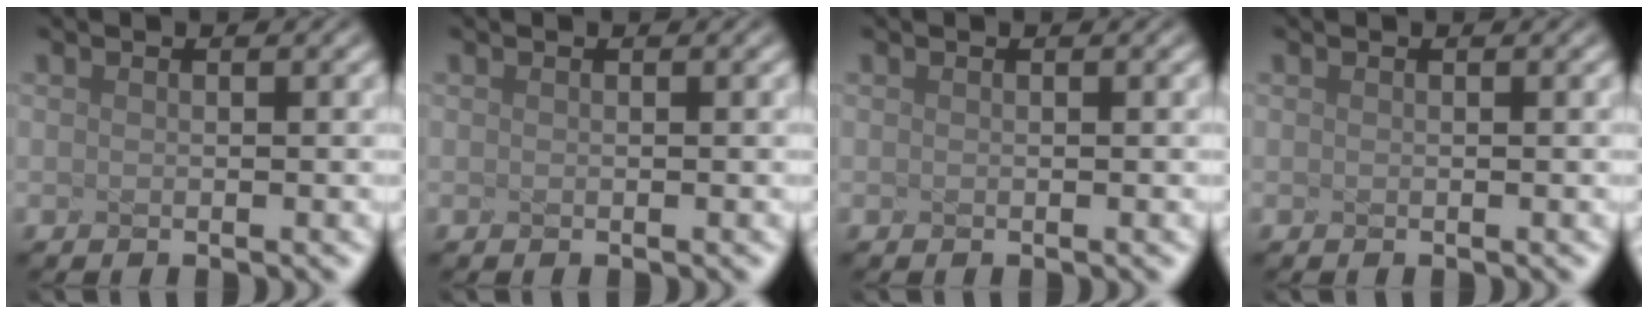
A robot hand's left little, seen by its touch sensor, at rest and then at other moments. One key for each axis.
{"total": 0.0}
{"total": 0.0}
{"total": 0.0}